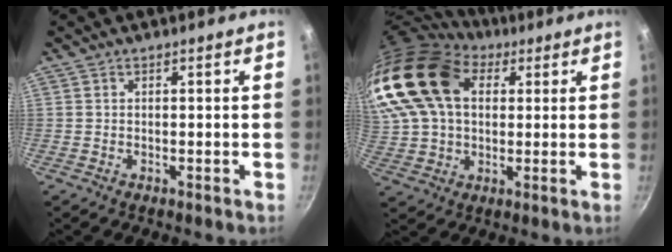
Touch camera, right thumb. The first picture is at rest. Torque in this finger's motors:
{"motor_torque": [0.47, 4.54, 2.44, 0.33, 0.71]}